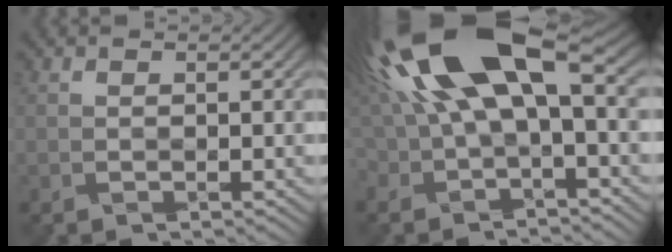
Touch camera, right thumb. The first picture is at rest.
{"total": 15.6, "force": [4.0, 6.0, 13.9], "torque": [-0.291, 0.018, 0.073]}